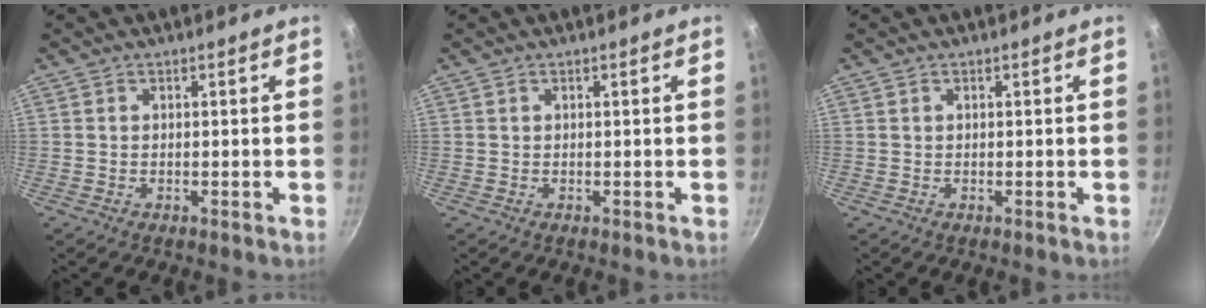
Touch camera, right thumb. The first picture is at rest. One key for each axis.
{"total": 0.0}
{"total": 0.0}